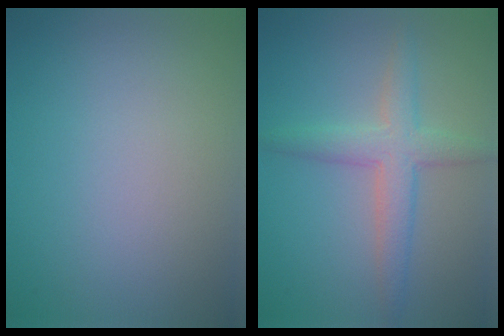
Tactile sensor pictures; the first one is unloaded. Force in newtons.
{"total": 3.7, "press": 3.7, "slide": 0.1}